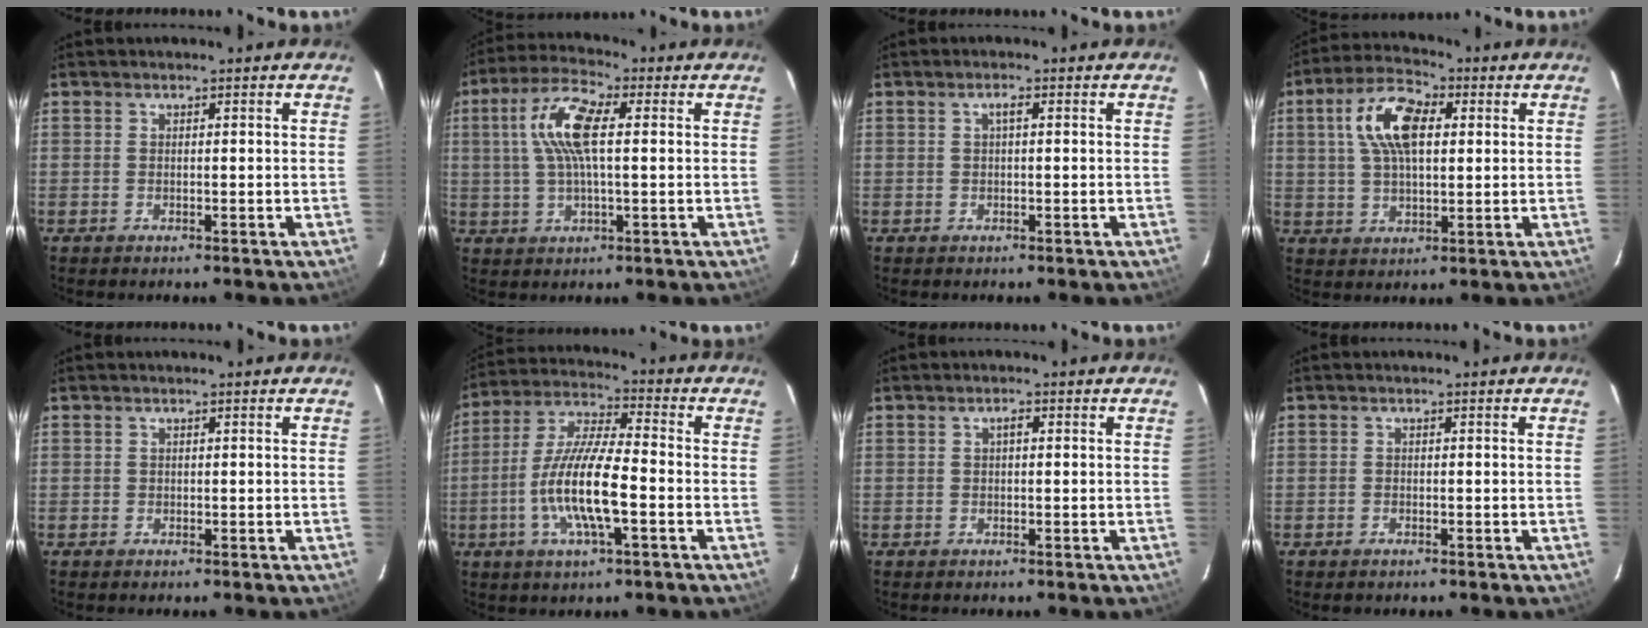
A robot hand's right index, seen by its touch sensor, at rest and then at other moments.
{"total": 10.3, "force": [1.9, 3.3, 9.5], "torque": [-0.193, 0.020, 0.034]}
{"total": 1.1, "force": [0.2, 0.2, 1.1], "torque": [-0.019, 0.007, 0.001]}
{"total": 11.3, "force": [2.9, 5.5, 9.4], "torque": [-0.181, 0.026, 0.052]}
{"total": 0.0}
{"total": 13.4, "force": [-3.8, 2.6, 12.5], "torque": [-0.256, -0.003, -0.076]}
{"total": 1.0, "force": [0.1, 0.4, 0.9], "torque": [-0.015, 0.007, 0.000]}
{"total": 0.8, "force": [-0.6, 0.5, 0.1], "torque": [-0.004, 0.002, -0.010]}